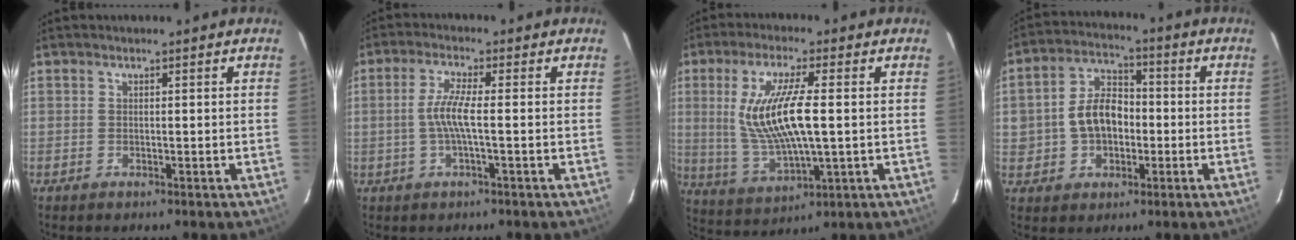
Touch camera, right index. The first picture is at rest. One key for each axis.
{"total": 4.8, "fx": -0.8, "fy": 0.0, "fz": 4.7, "tx": -0.100, "ty": 0.002, "tz": -0.014}
{"total": 13.8, "fx": 1.0, "fy": 3.3, "fz": 13.4, "tx": -0.260, "ty": -0.010, "tz": 0.032}
{"total": 9.5, "fx": -1.0, "fy": 7.1, "fz": 6.2, "tx": -0.128, "ty": 0.026, "tz": -0.009}